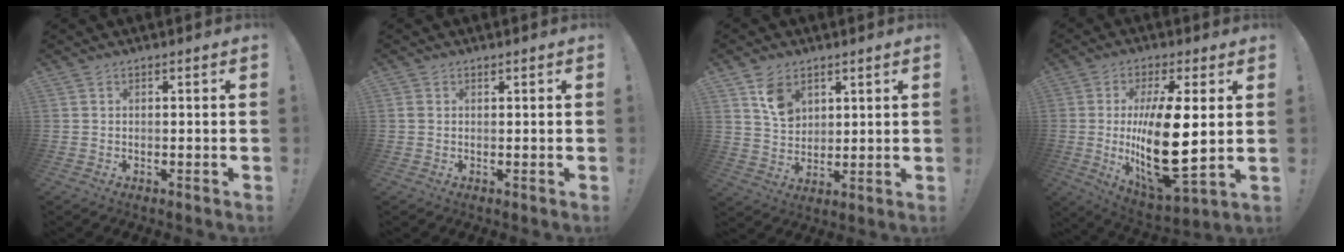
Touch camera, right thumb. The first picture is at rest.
{"total": 0.9, "force": [0.6, 0.5, 0.4], "torque": [0.000, -0.002, 0.011]}
{"total": 8.7, "force": [4.7, 6.3, 3.9], "torque": [-0.049, -0.022, 0.089]}
{"total": 20.3, "force": [0.9, 6.7, 19.2], "torque": [-0.354, -0.034, 0.014]}